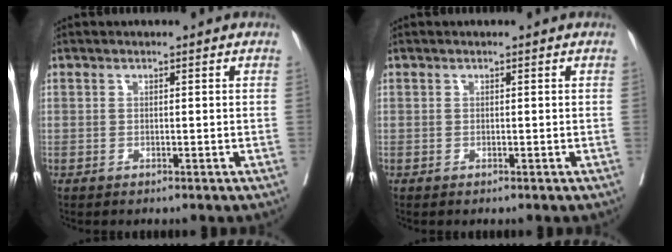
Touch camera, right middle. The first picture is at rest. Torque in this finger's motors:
{"motor_torque": [0.08, -0.20, 0.03, 0.00]}